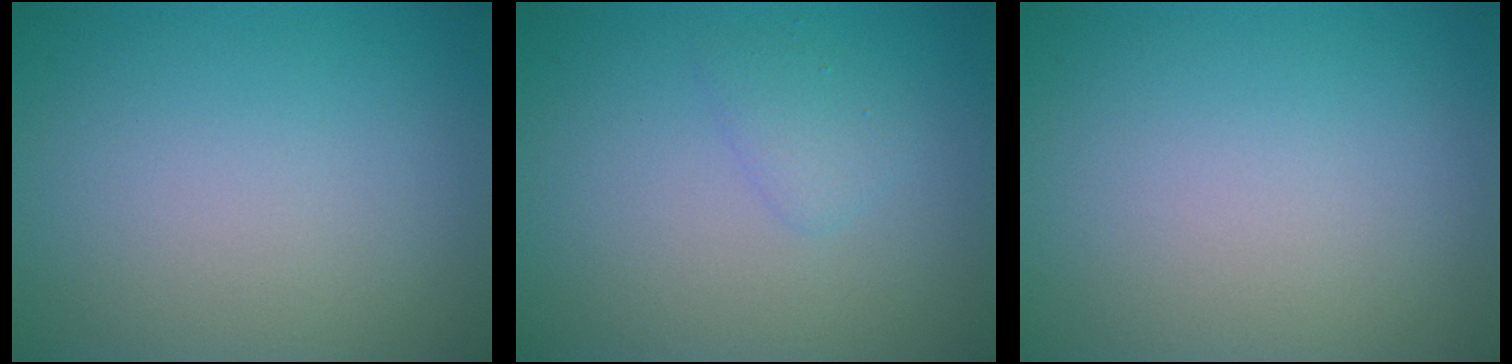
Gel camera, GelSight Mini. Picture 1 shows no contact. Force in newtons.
{"total": 1.3, "press": 1.3, "slide": 0.1}
{"total": 0.0}